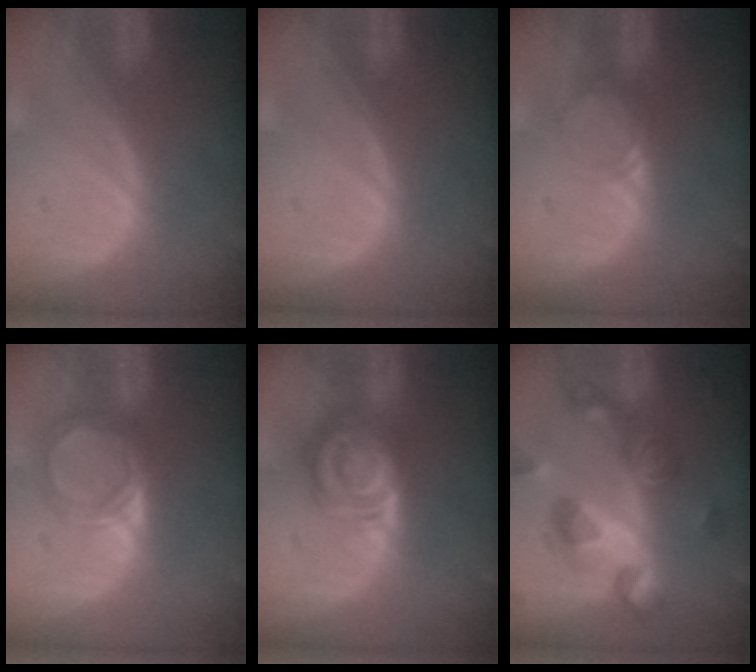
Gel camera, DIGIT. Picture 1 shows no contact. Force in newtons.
{"total": 0.0}
{"total": 2.0, "press": 2.0, "slide": 0.2}
{"total": 5.3, "press": 4.7, "slide": 2.4}
{"total": 8.0, "press": 7.0, "slide": 3.8}
{"total": 10.6, "press": 9.5, "slide": 4.7}